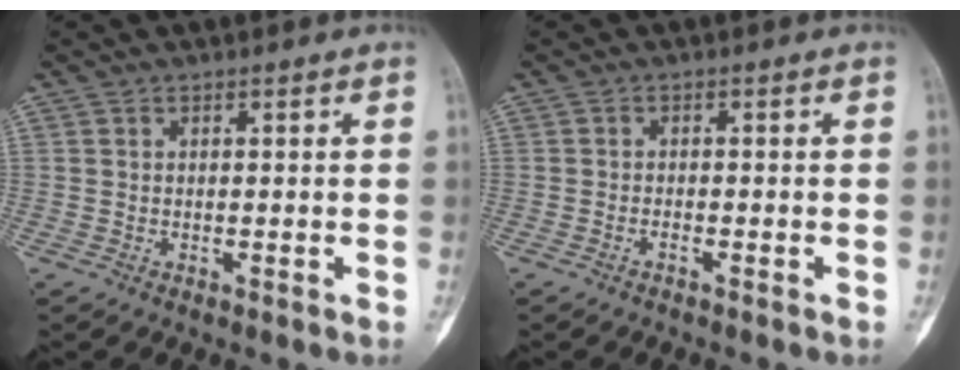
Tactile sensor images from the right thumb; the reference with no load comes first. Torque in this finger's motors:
{"motor_torque": [-0.24, -0.08, -0.24, 0.09, -0.03]}